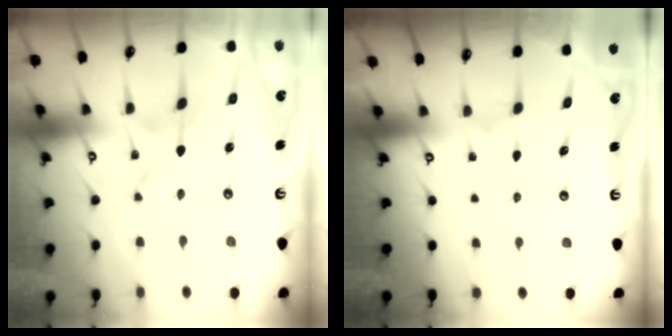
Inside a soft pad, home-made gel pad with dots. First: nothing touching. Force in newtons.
{"total": 0.0}